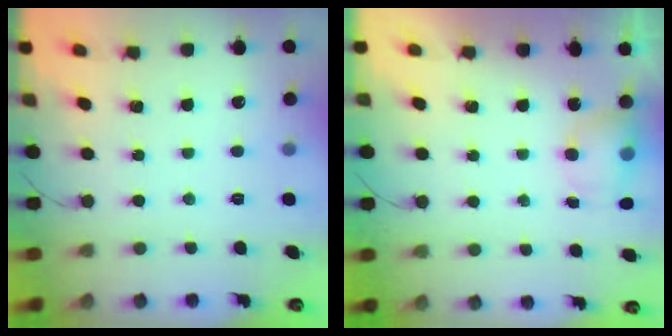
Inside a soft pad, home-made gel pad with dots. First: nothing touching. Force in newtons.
{"total": 5.6, "press": 5.5, "slide": 0.8}